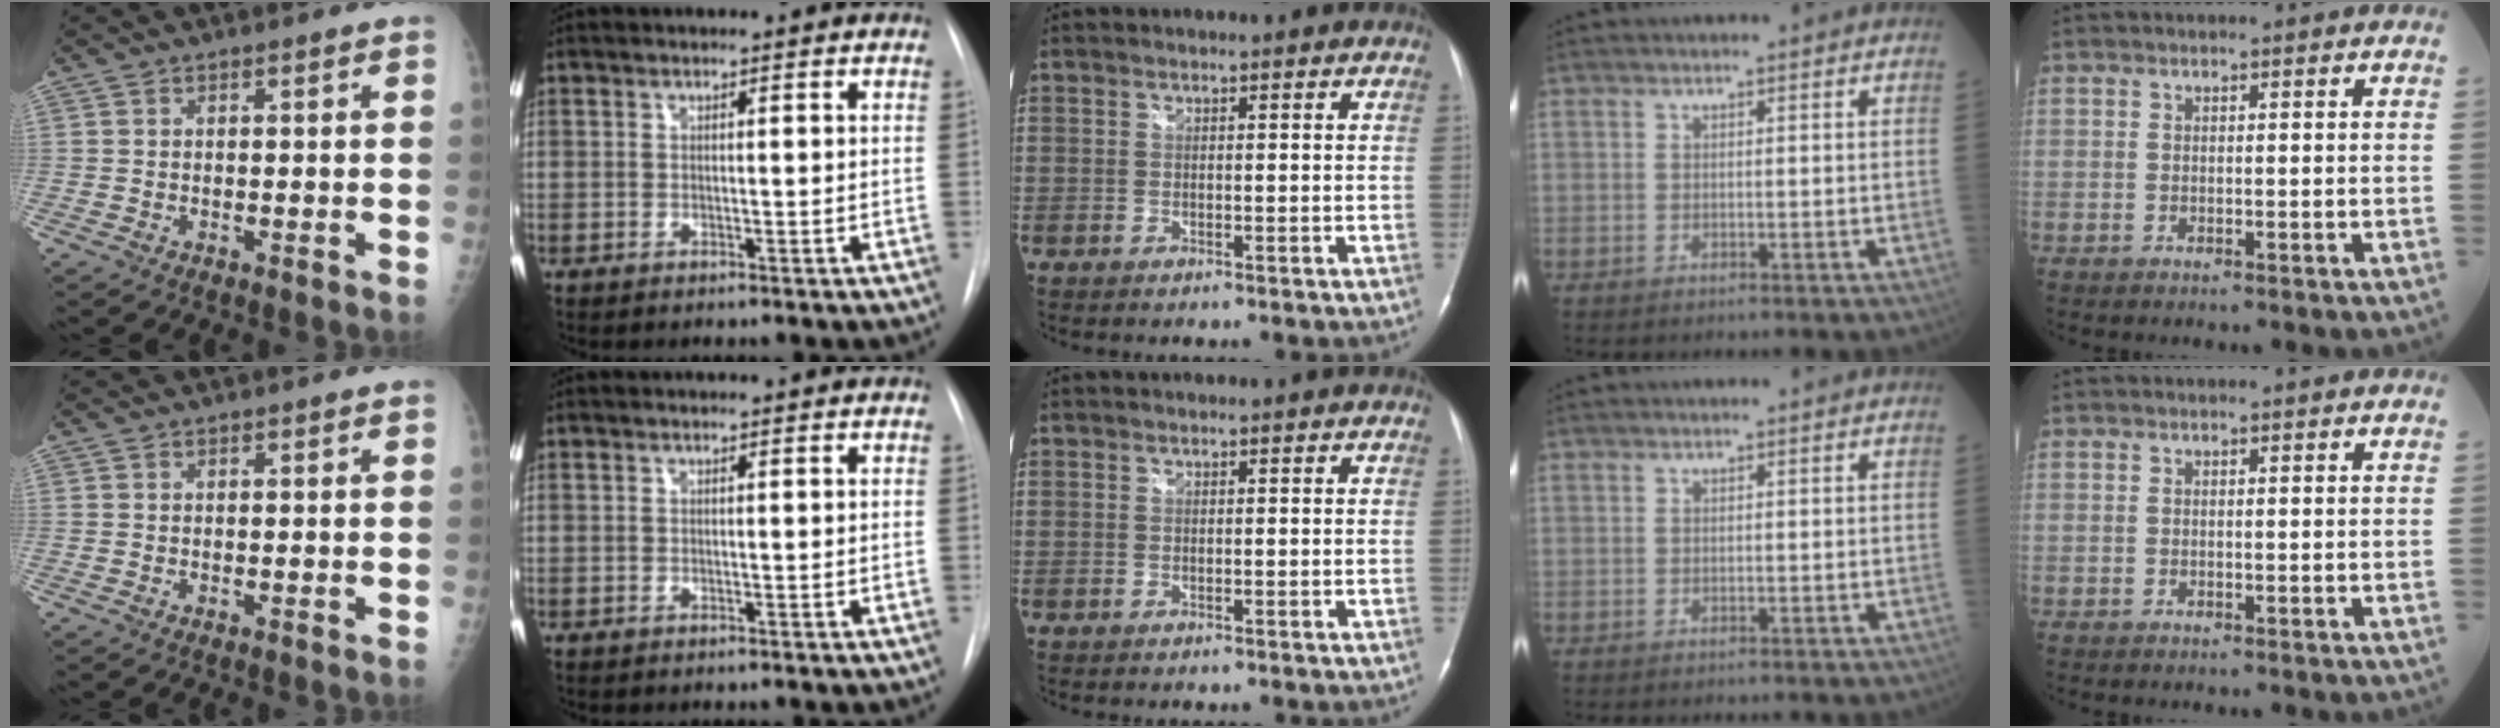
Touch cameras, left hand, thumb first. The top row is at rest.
{}